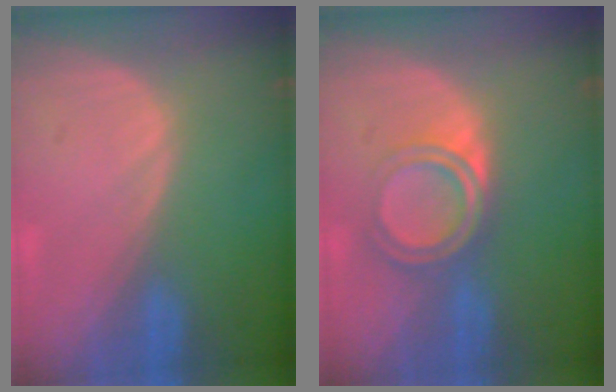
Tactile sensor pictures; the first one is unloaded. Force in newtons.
{"total": 5.5, "press": 5.0, "slide": 2.3}